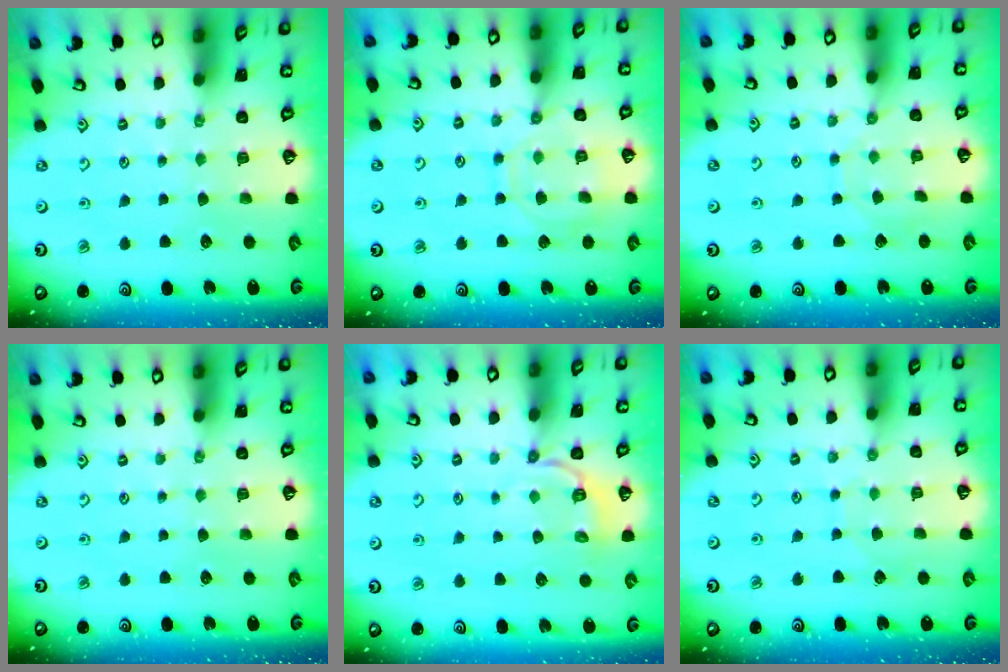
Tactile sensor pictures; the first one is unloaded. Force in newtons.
{"total": 10.4, "press": 10.3, "slide": 0.9}
{"total": 6.0, "press": 5.9, "slide": 0.6}
{"total": 0.0}
{"total": 5.5, "press": 5.1, "slide": 1.9}
{"total": 4.3, "press": 4.3, "slide": 0.3}